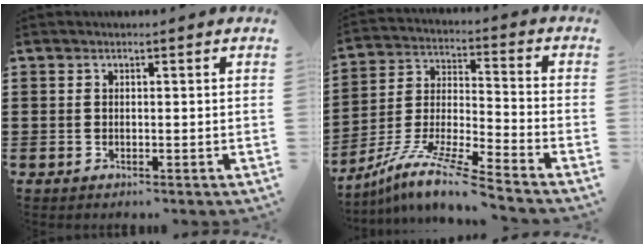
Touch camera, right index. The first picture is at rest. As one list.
[{"total": 10.2, "force": [-8.8, 0.2, 5.2], "torque": [-0.113, 0.002, -0.181]}]